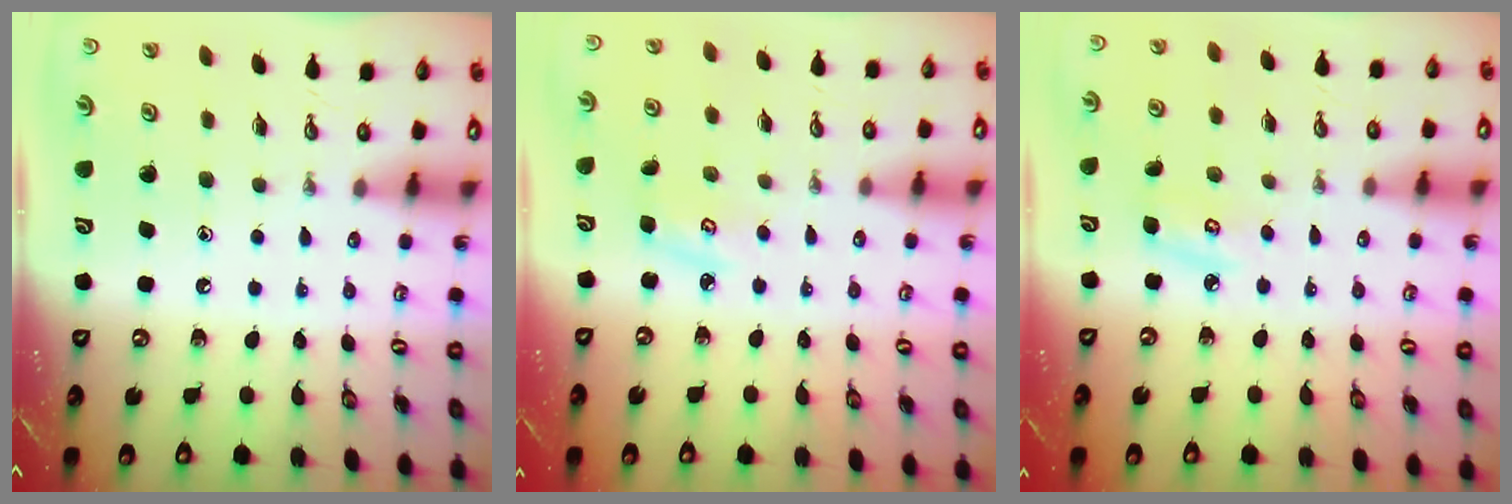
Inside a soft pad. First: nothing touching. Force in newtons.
{"total": 4.0, "press": 3.9, "slide": 0.4}
{"total": 4.8, "press": 4.8, "slide": 0.4}